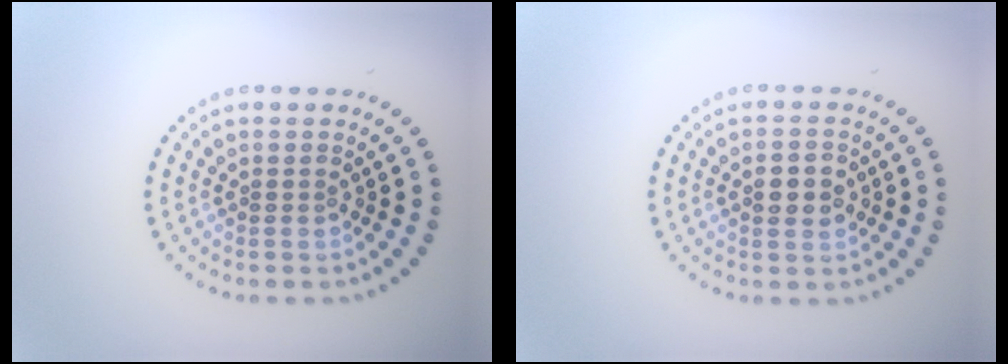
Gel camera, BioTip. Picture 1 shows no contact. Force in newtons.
{"total": 2.7, "press": 2.7, "slide": 0.2}